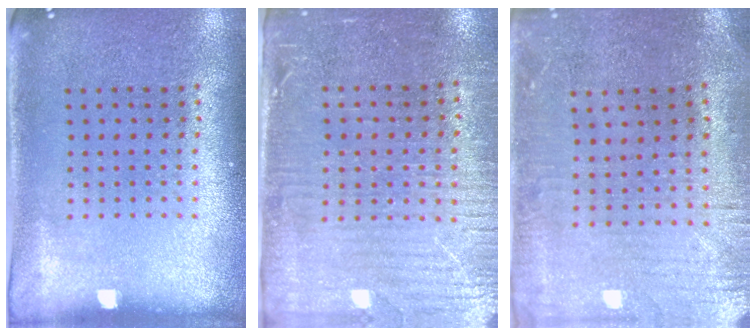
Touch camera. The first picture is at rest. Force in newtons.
{"total": 3.6, "press": 3.0, "slide": 2.0}
{"total": 0.7, "press": 0.5, "slide": 0.5}